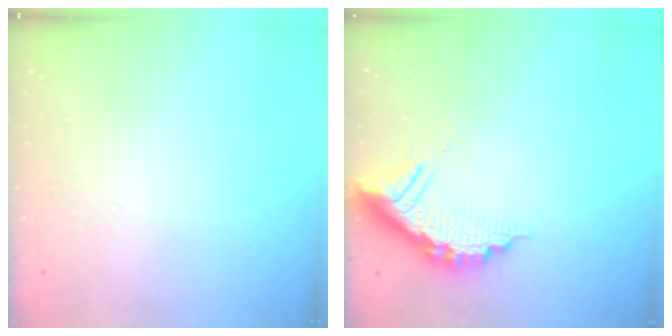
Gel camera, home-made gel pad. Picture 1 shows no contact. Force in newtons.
{"total": 11.5, "press": 11.4, "slide": 1.1}